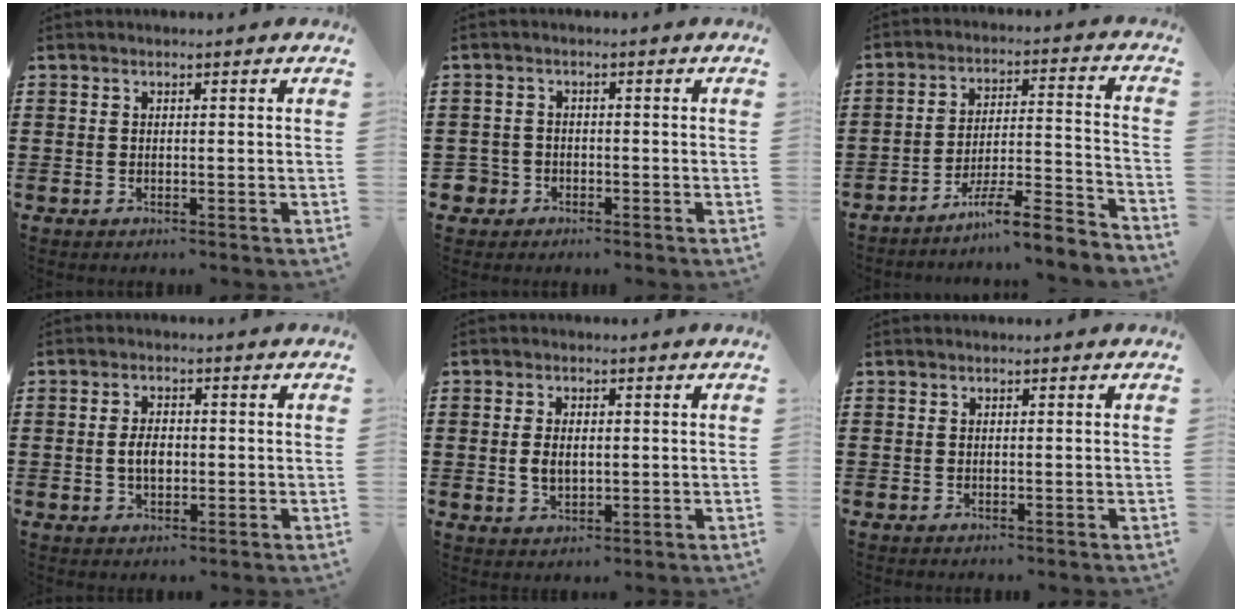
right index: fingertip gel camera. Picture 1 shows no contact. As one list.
[{"total": 2.6, "force": [-1.6, 2.0, 0.3], "torque": [-0.027, -0.005, -0.042]}, {"total": 7.6, "force": [-6.5, 0.4, 3.9], "torque": [-0.063, 0.001, -0.124]}, {"total": 3.4, "force": [-0.2, 2.0, 2.8], "torque": [-0.047, 0.001, -0.007]}, {"total": 3.2, "force": [0.1, 2.0, 2.5], "torque": [-0.052, 0.007, 0.001]}, {"total": 0.0}]